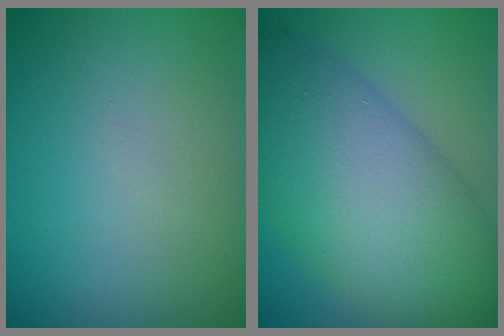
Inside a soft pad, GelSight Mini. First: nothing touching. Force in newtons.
{"total": 11.7, "press": 11.7, "slide": 0.2}